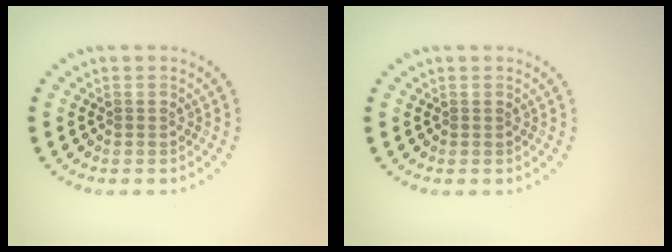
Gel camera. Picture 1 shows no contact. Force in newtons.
{"total": 0.0}